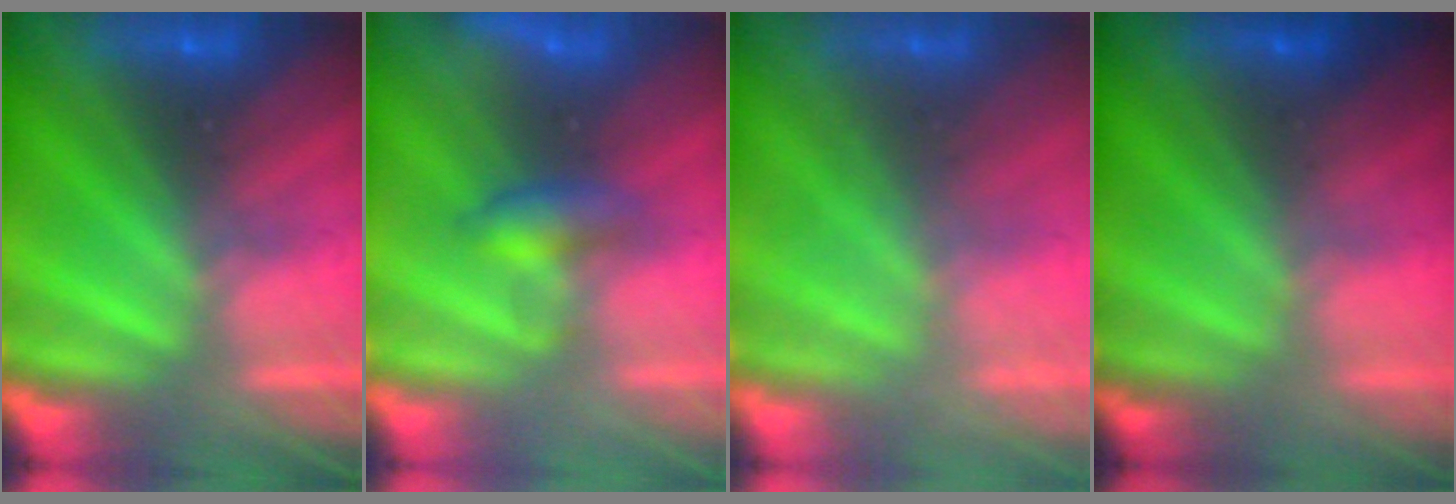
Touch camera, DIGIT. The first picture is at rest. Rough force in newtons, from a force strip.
{"total": 2.0}
{"total": 2.3}
{"total": 1.1}